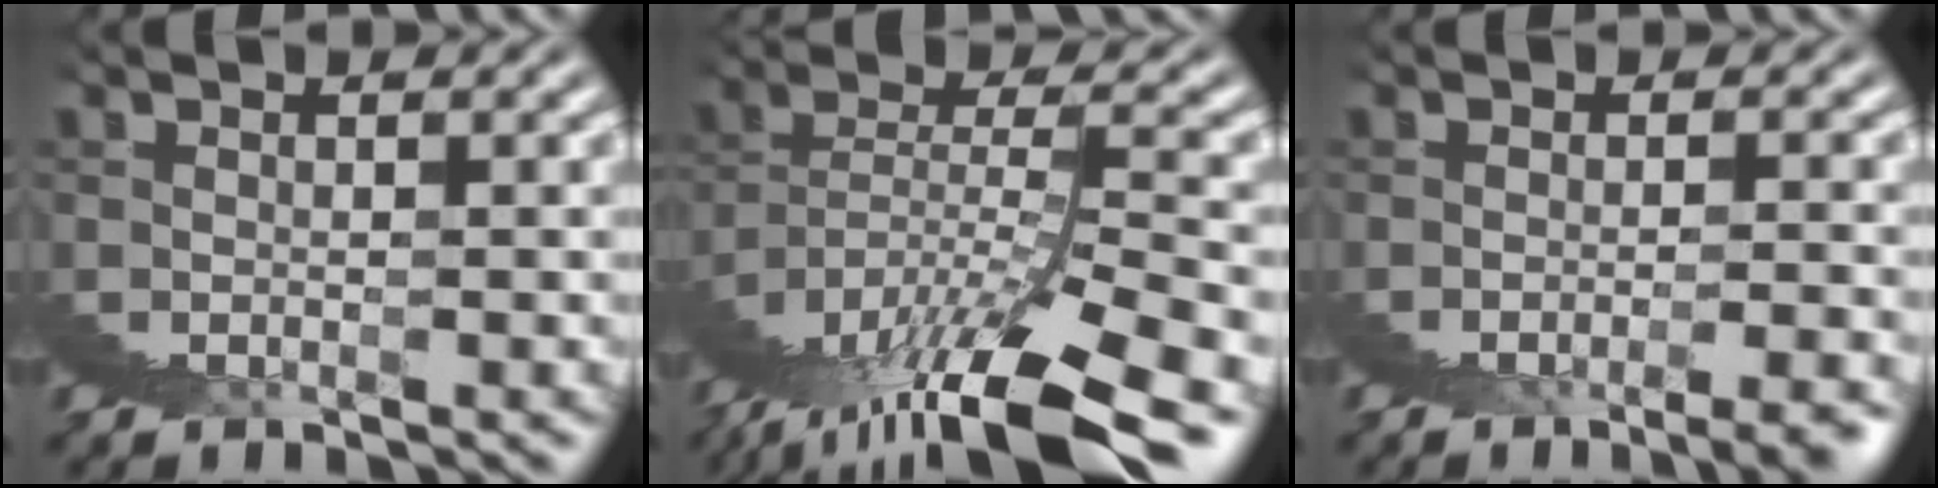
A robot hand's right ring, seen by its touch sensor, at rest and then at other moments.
{"total": 8.1, "force": [1.9, 3.1, 7.2], "torque": [-0.110, 0.028, 0.020]}
{"total": 1.6, "force": [-0.9, -1.2, 0.7], "torque": [0.009, 0.011, -0.016]}